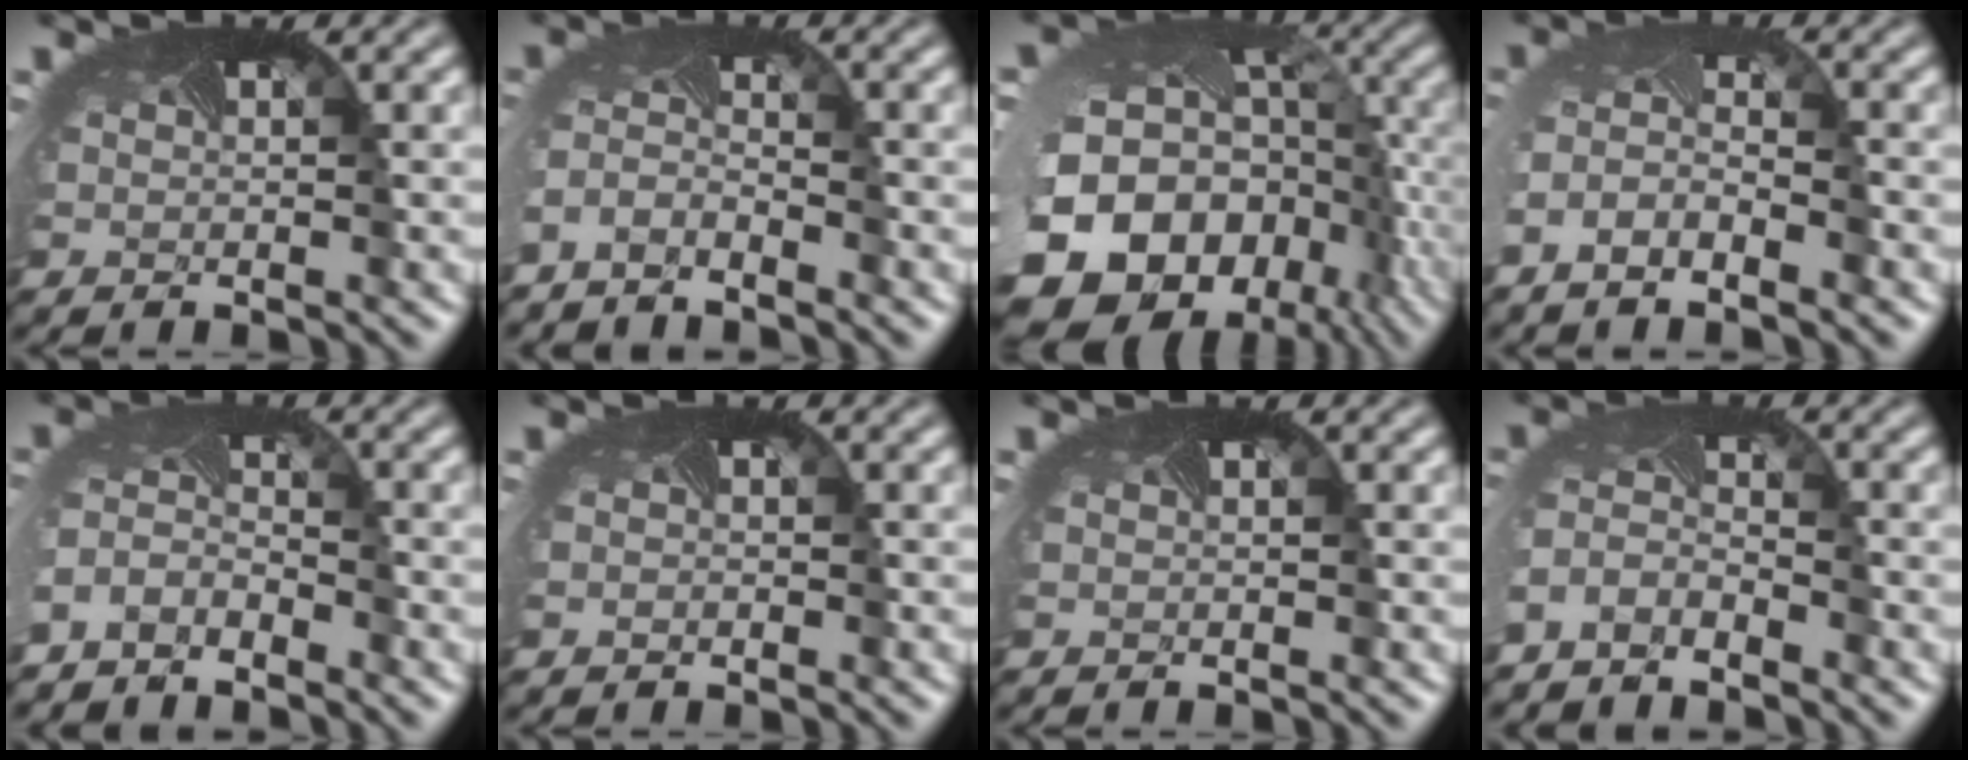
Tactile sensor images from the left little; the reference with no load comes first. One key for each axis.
{"total": 2.4, "fx": -2.4, "fy": 0.3, "fz": 0.3, "tx": -0.020, "ty": -0.009, "tz": -0.053}
{"total": 20.0, "fx": -7.4, "fy": 14.8, "fz": 11.4, "tx": -0.227, "ty": -0.056, "tz": -0.091}
{"total": 3.1, "fx": -2.3, "fy": 0.9, "fz": 2.0, "tx": -0.042, "ty": -0.008, "tz": -0.047}
{"total": 3.2, "fx": -3.0, "fy": 1.1, "fz": 0.3, "tx": -0.020, "ty": -0.010, "tz": -0.066}
{"total": 0.7, "fx": -0.2, "fy": 0.6, "fz": 0.0, "tx": 0.005, "ty": -0.002, "tz": -0.004}
{"total": 0.0}
{"total": 2.9, "fx": -2.7, "fy": 0.7, "fz": 0.3, "tx": -0.022, "ty": -0.009, "tz": -0.060}